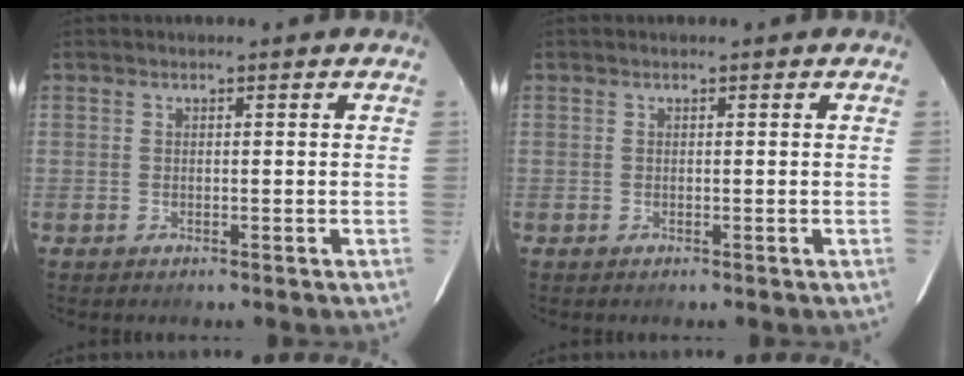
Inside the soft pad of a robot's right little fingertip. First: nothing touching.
{"total": 0.0}